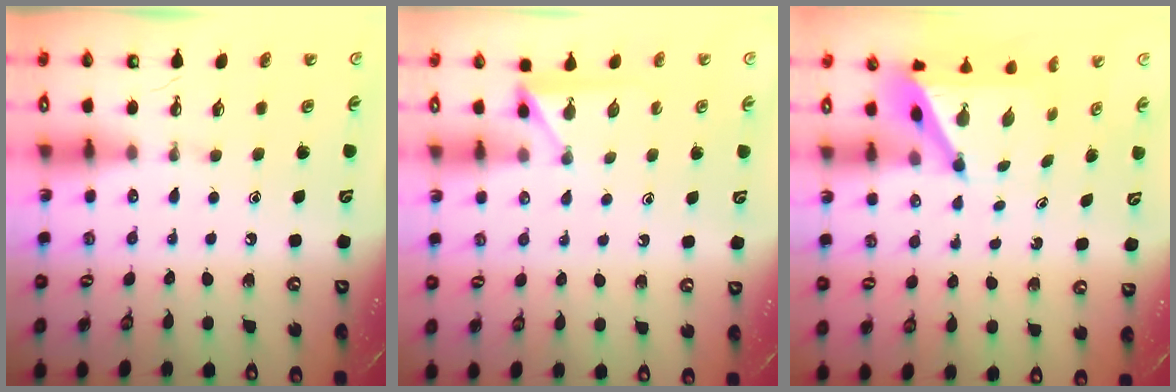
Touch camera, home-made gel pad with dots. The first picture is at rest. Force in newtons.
{"total": 3.5, "press": 3.5, "slide": 0.3}
{"total": 5.8, "press": 5.8, "slide": 0.4}